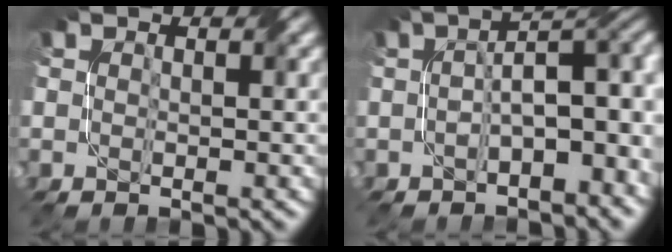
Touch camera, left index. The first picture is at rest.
{"total": 6.7, "force": [-0.4, 3.1, 6.0], "torque": [-0.076, 0.017, -0.004]}